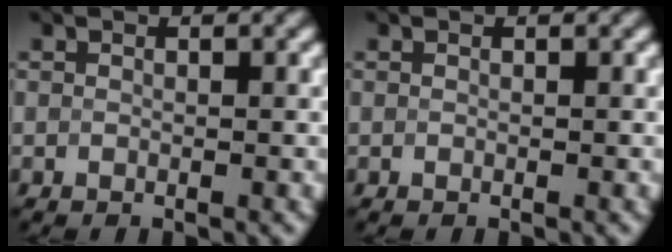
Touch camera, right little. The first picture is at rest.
{"total": 0.0}